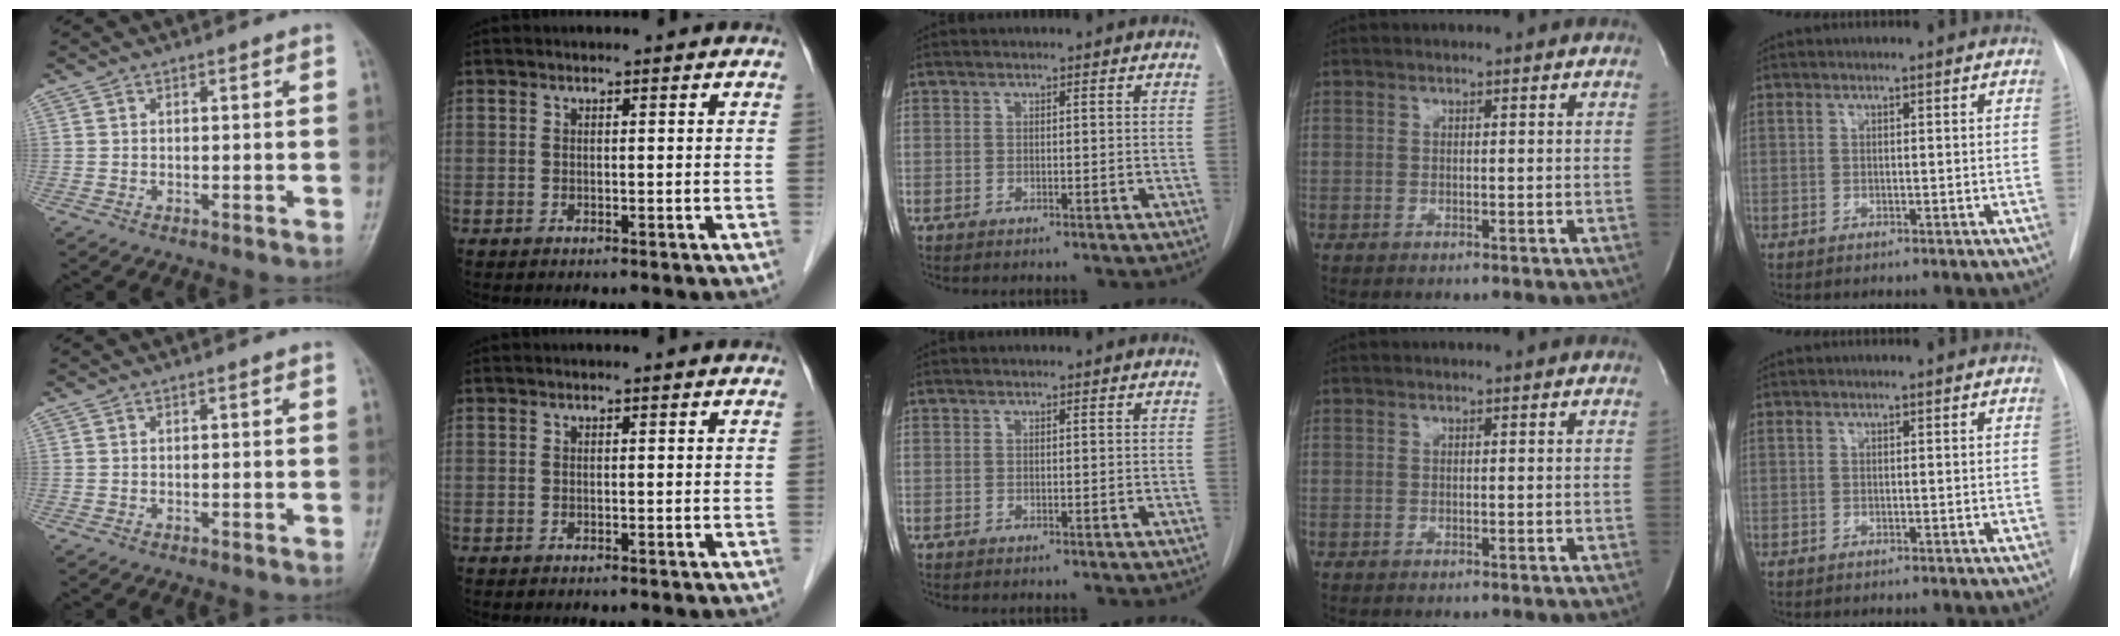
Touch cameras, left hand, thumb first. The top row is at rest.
{}